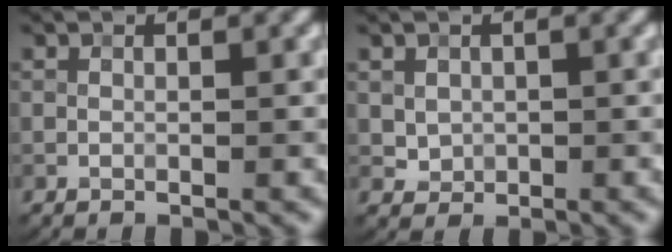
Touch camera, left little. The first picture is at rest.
{"total": 1.3, "force": [0.2, 1.2, 0.5], "torque": [-0.009, -0.005, 0.008]}